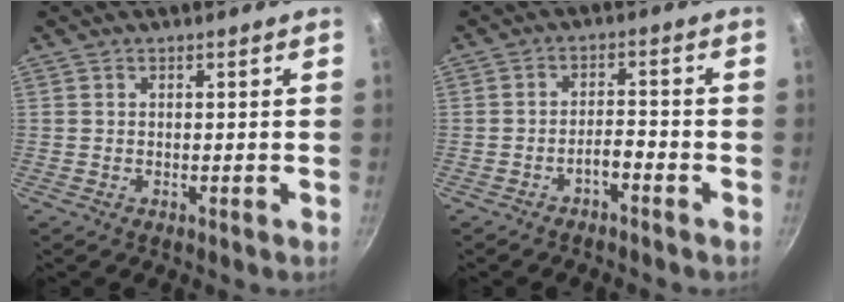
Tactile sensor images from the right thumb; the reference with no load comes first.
{"total": 3.0, "force": [-2.2, 0.8, 1.8], "torque": [-0.028, 0.028, -0.037]}